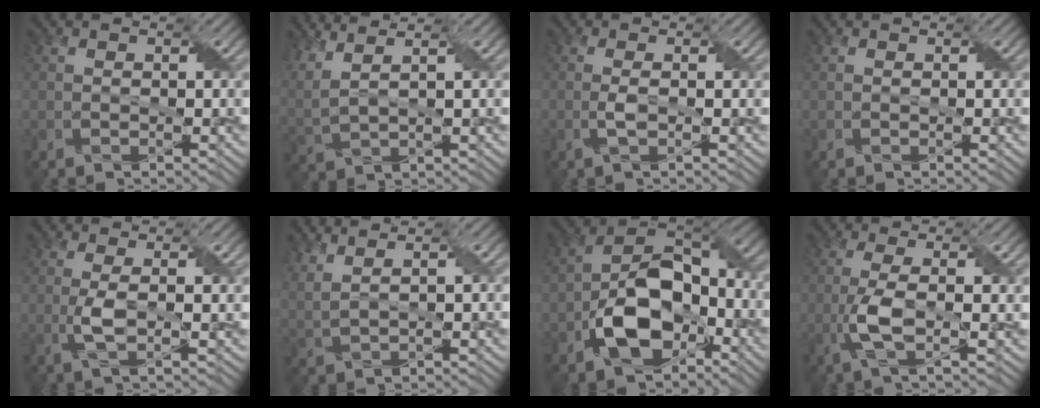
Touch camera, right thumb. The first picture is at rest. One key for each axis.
{"total": 6.7, "fx": 4.3, "fy": 2.1, "fz": 4.7, "tx": -0.129, "ty": 0.023, "tz": 0.076}
{"total": 1.7, "fx": -0.3, "fy": 0.2, "fz": 1.7, "tx": -0.040, "ty": 0.005, "tz": -0.009}
{"total": 0.0}
{"total": 3.4, "fx": -0.2, "fy": 0.8, "fz": 3.3, "tx": -0.081, "ty": 0.003, "tz": -0.006}
{"total": 4.8, "fx": 3.5, "fy": 1.4, "fz": 3.0, "tx": -0.069, "ty": 0.017, "tz": 0.052}
{"total": 12.4, "fx": -4.7, "fy": 7.4, "fz": 8.7, "tx": -0.167, "ty": -0.003, "tz": -0.099}
{"total": 5.2, "fx": -0.9, "fy": 1.3, "fz": 5.0, "tx": -0.117, "ty": 0.006, "tz": -0.024}